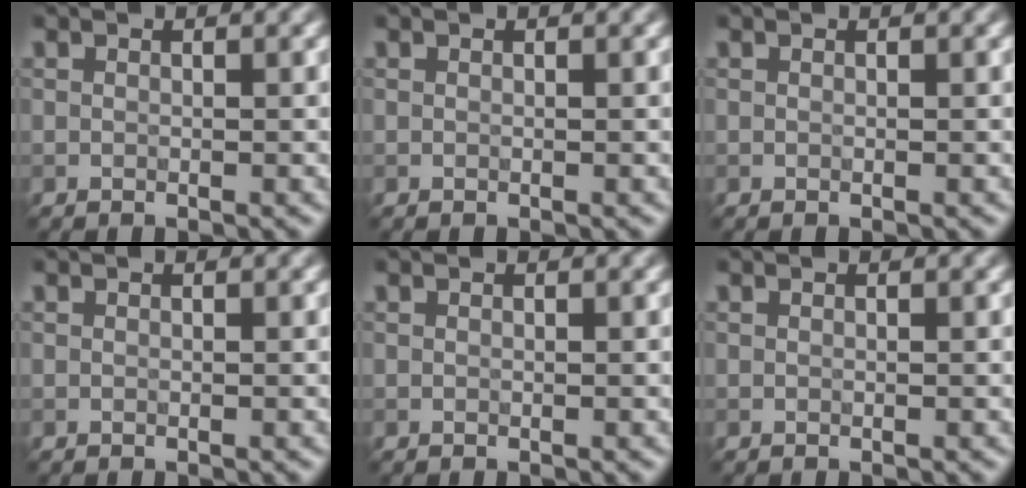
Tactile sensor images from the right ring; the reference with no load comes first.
{"total": 0.0}
{"total": 0.0}
{"total": 0.0}
{"total": 0.0}
{"total": 0.0}